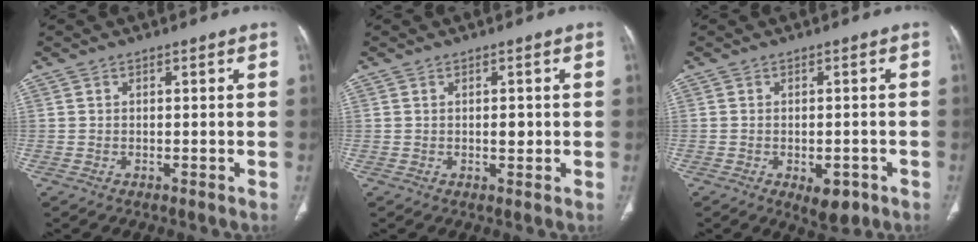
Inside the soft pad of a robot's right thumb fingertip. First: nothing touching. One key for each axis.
{"total": 1.8, "fx": 0.0, "fy": 1.0, "fz": 1.5, "tx": -0.019, "ty": -0.001, "tz": 0.000}
{"total": 5.1, "fx": -2.3, "fy": 2.6, "fz": 3.7, "tx": -0.038, "ty": 0.007, "tz": -0.020}